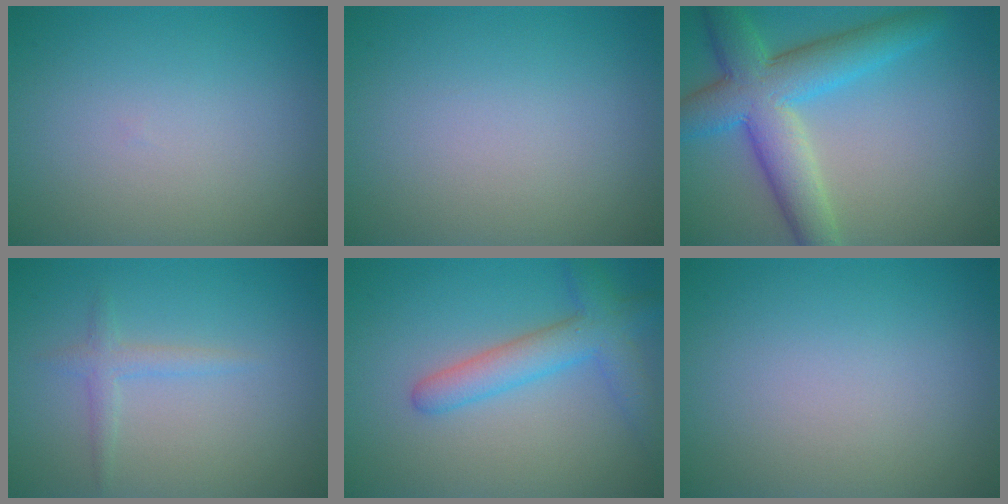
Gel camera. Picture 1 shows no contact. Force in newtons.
{"total": 0.0}
{"total": 7.9, "press": 7.9, "slide": 0.2}
{"total": 1.4, "press": 1.4, "slide": 0.1}
{"total": 4.4, "press": 4.4, "slide": 0.1}
{"total": 0.0}